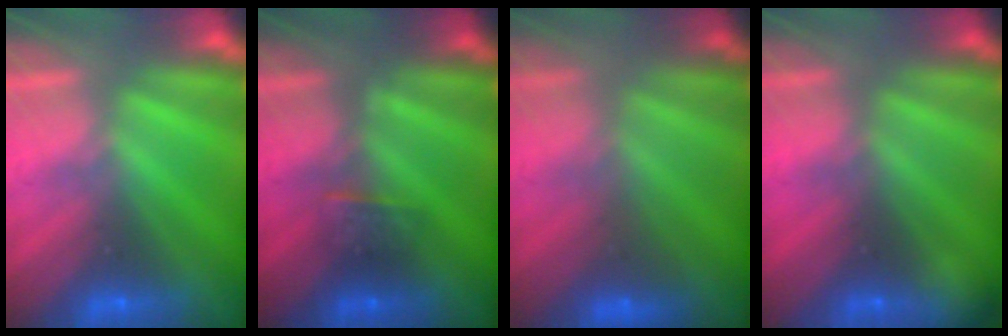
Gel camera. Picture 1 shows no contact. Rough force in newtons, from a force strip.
{"total": 2.5}
{"total": 2.4}
{"total": 2.3}